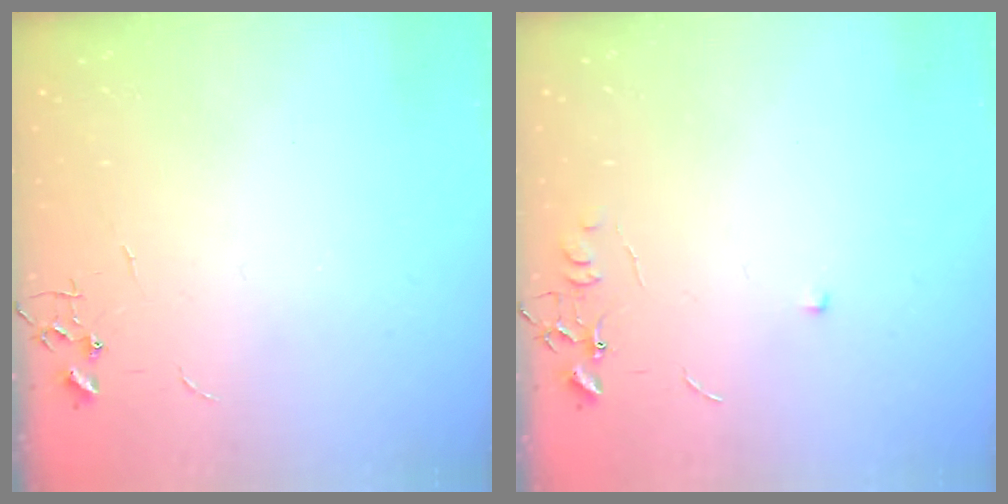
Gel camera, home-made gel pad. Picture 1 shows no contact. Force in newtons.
{"total": 4.5, "press": 4.5, "slide": 0.6}